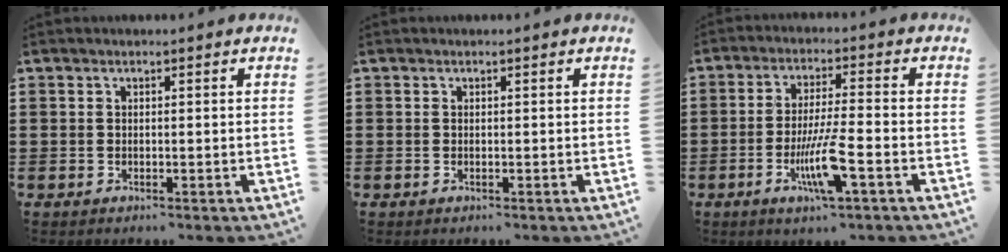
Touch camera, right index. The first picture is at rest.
{"total": 0.0}
{"total": 8.1, "force": [-3.4, 0.7, 7.4], "torque": [-0.151, -0.017, -0.066]}